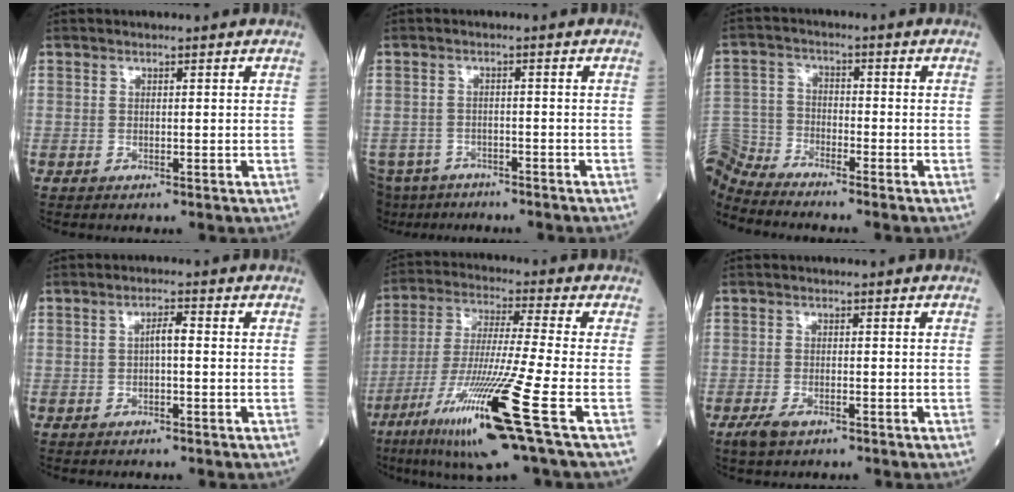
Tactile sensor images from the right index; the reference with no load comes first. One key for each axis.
{"total": 8.7, "fx": -7.6, "fy": 3.7, "fz": 2.0, "tx": -0.043, "ty": -0.011, "tz": -0.114}
{"total": 8.8, "fx": -8.8, "fy": 0.1, "fz": 0.3, "tx": -0.021, "ty": 0.010, "tz": -0.179}
{"total": 2.1, "fx": -0.1, "fy": 0.4, "fz": 2.0, "tx": -0.033, "ty": 0.005, "tz": -0.003}
{"total": 17.1, "fx": -7.8, "fy": -1.3, "fz": 15.2, "tx": -0.310, "ty": -0.045, "tz": -0.146}
{"total": 3.0, "fx": -1.7, "fy": 1.3, "fz": 2.1, "tx": -0.042, "ty": -0.003, "tz": -0.026}